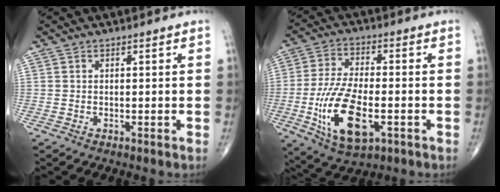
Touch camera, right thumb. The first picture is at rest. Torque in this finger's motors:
{"motor_torque": [0.02, 0.53, 1.41, -0.12, 0.16]}